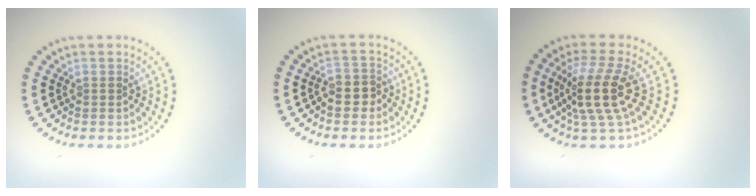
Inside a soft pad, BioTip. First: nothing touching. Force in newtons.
{"total": 2.5, "press": 2.3, "slide": 1.0}
{"total": 4.5, "press": 3.4, "slide": 2.9}